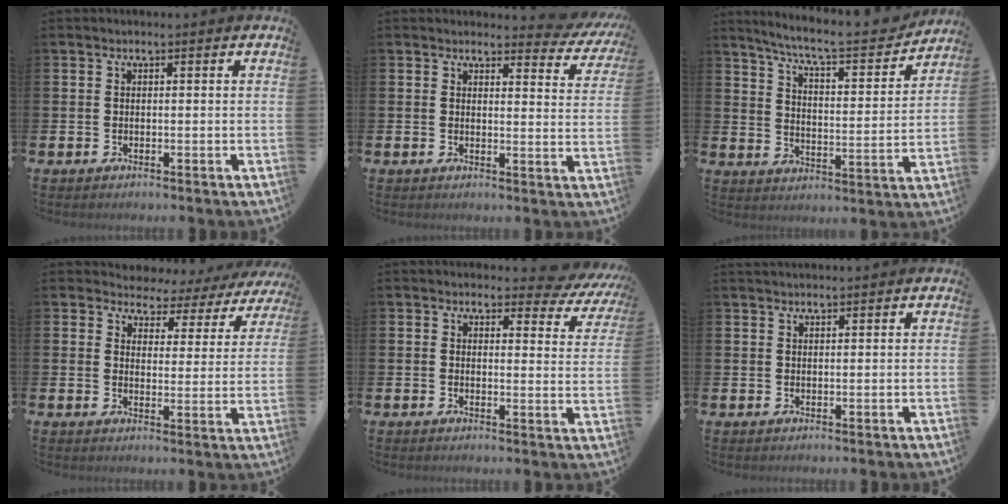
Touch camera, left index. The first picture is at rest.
{"total": 2.9, "force": [2.6, 1.0, 0.4], "torque": [0.005, -0.019, 0.040]}
{"total": 7.8, "force": [7.1, 0.9, 3.0], "torque": [-0.080, -0.054, 0.115]}
{"total": 3.1, "force": [2.7, 1.6, -0.1], "torque": [-0.008, -0.033, 0.036]}
{"total": 3.2, "force": [2.8, 1.5, 0.7], "torque": [-0.003, -0.022, 0.040]}
{"total": 1.4, "force": [1.3, 0.2, 0.1], "torque": [0.011, -0.006, 0.021]}